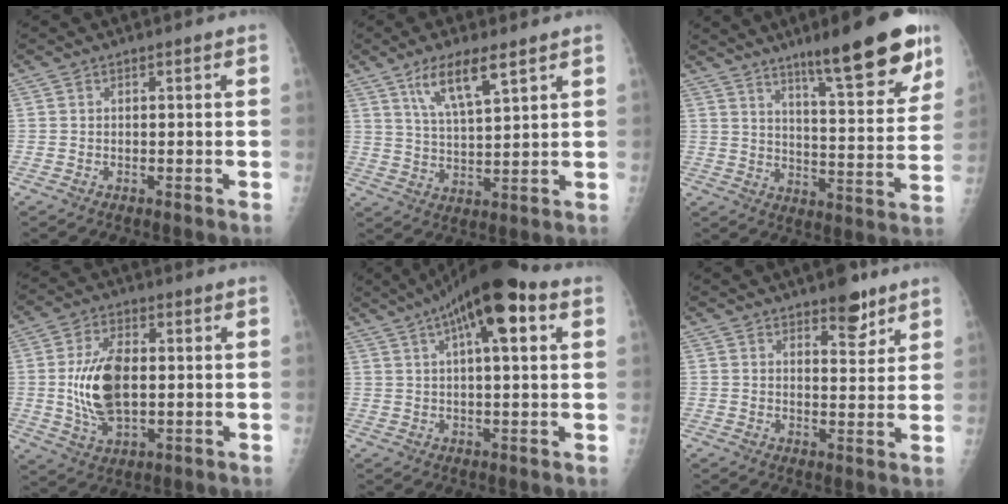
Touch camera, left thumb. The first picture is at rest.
{"total": 9.0, "force": [5.3, 2.3, 6.9], "torque": [-0.121, -0.026, 0.105]}
{"total": 18.6, "force": [11.9, 3.3, 13.9], "torque": [-0.159, -0.060, 0.178]}
{"total": 12.1, "force": [0.1, 6.7, 10.1], "torque": [-0.182, -0.001, 0.008]}
{"total": 14.7, "force": [6.4, 4.4, 12.5], "torque": [-0.184, 0.019, 0.093]}
{"total": 6.4, "force": [4.4, 2.7, 3.8], "torque": [-0.027, -0.027, 0.060]}